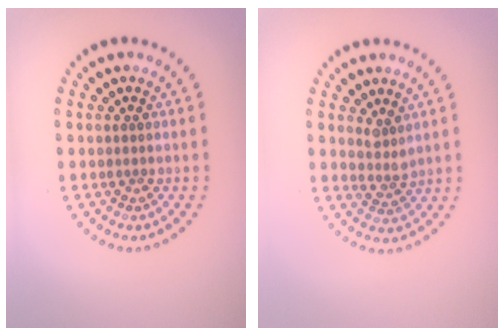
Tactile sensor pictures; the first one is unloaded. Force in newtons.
{"total": 1.7, "press": 1.2, "slide": 1.2}